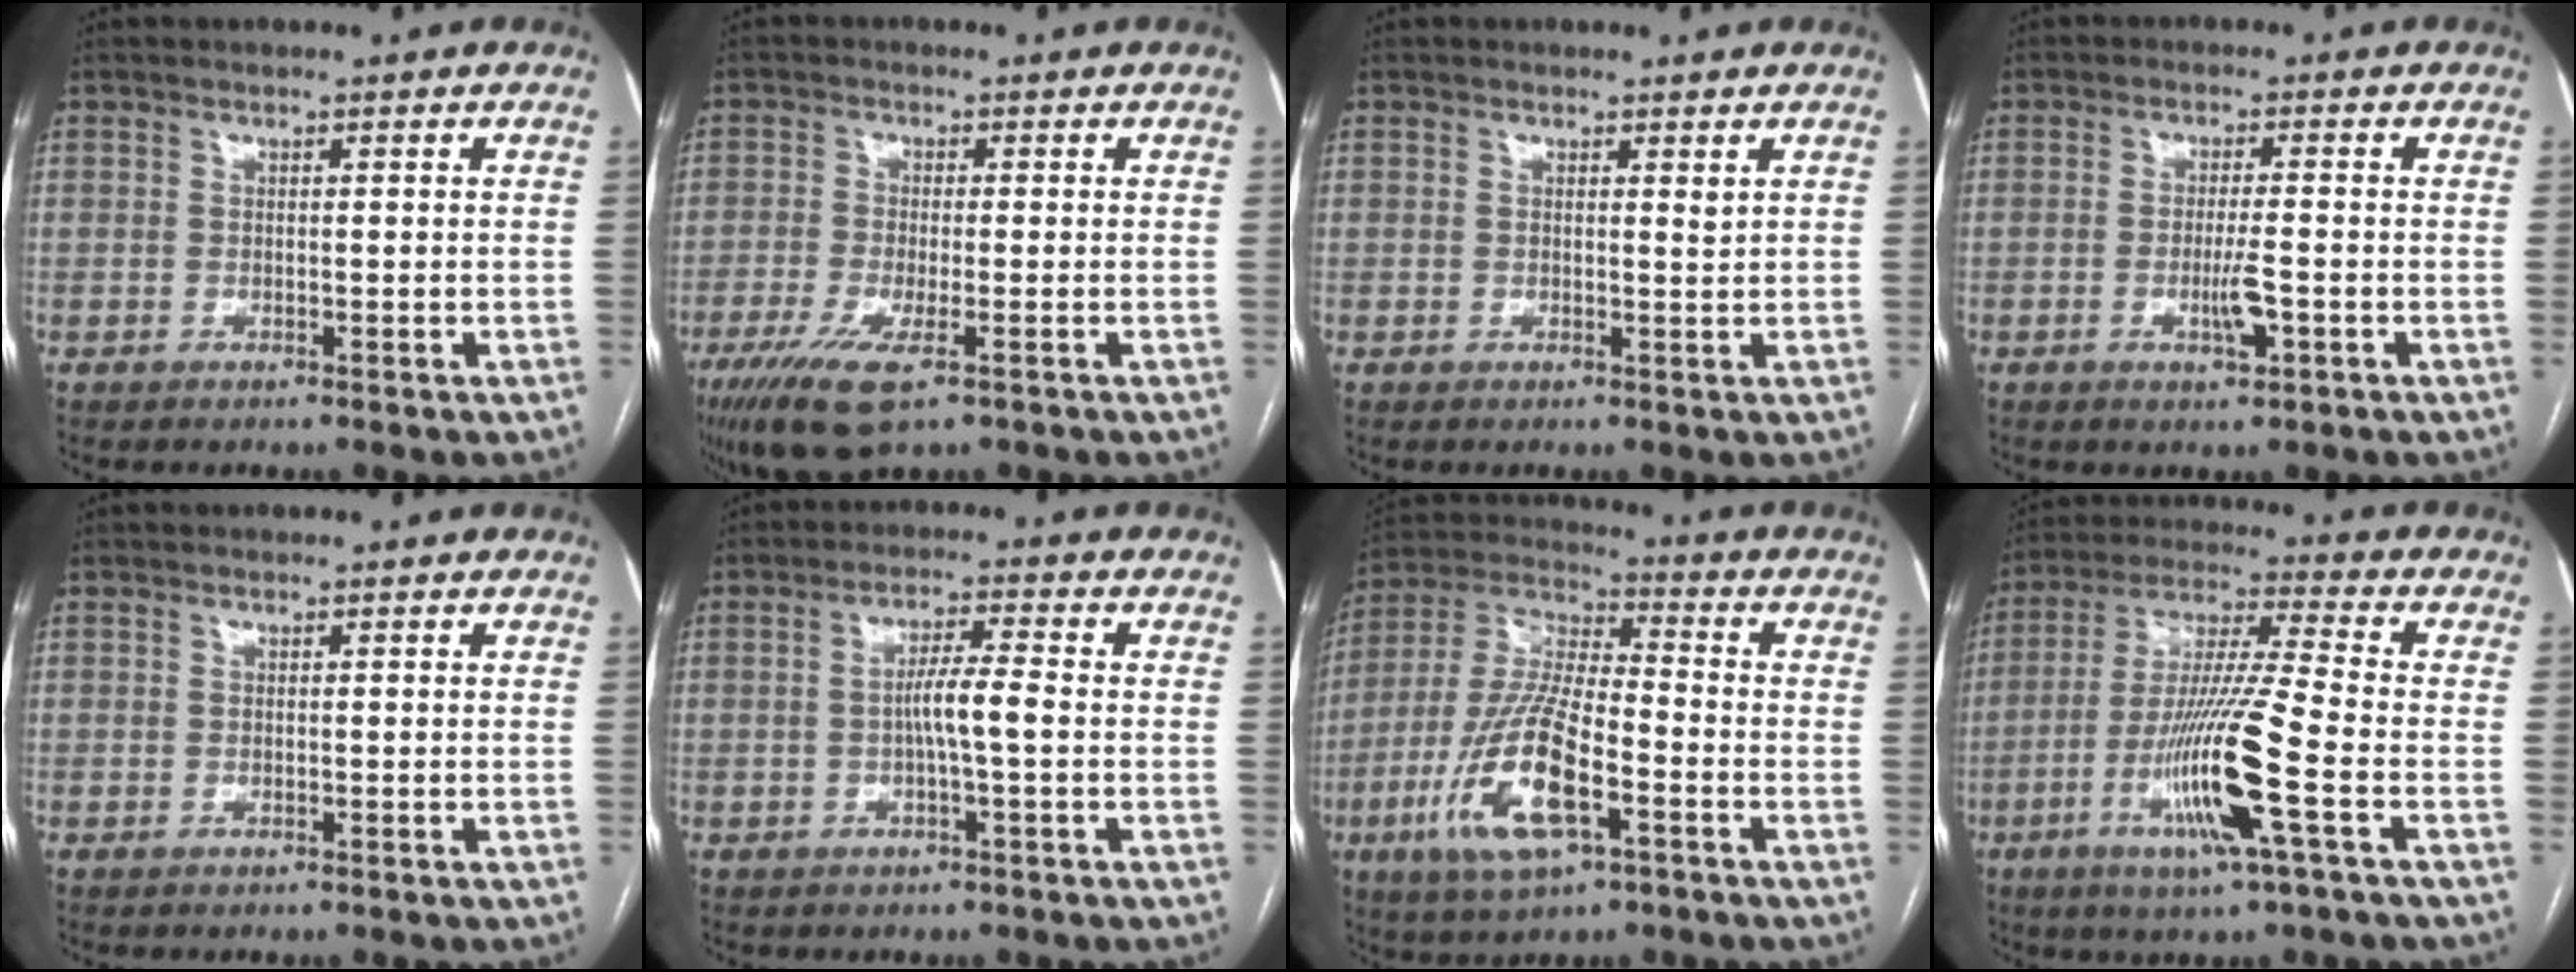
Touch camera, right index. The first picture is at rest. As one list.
[{"total": 8.4, "force": [-4.7, 1.9, 6.7], "torque": [-0.130, -0.024, -0.078]}, {"total": 0.8, "force": [0.5, 0.1, 0.6], "torque": [-0.010, 0.000, 0.009]}, {"total": 3.9, "force": [-1.4, 0.3, 3.6], "torque": [-0.068, -0.004, -0.022]}, {"total": 0.0}, {"total": 4.6, "force": [-0.6, 0.0, 4.5], "torque": [-0.085, 0.006, -0.012]}, {"total": 15.8, "force": [-5.9, 4.3, 14.0], "torque": [-0.300, -0.010, -0.103]}, {"total": 14.8, "force": [-5.2, -0.6, 13.8], "torque": [-0.277, -0.015, -0.101]}]